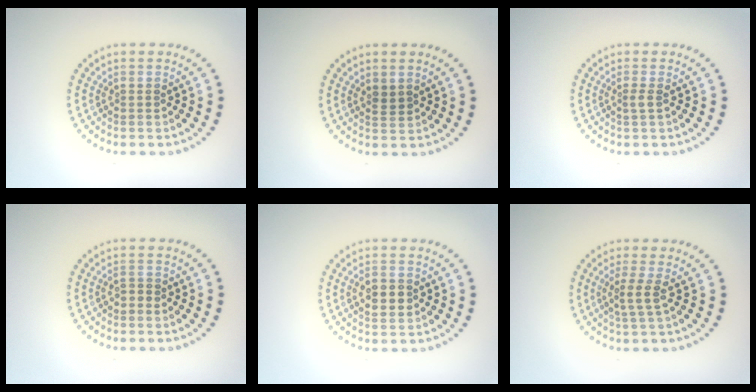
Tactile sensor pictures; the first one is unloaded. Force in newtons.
{"total": 1.1, "press": 1.0, "slide": 0.5}
{"total": 0.8, "press": 0.5, "slide": 0.6}
{"total": 0.8, "press": 0.7, "slide": 0.3}
{"total": 2.6, "press": 2.6, "slide": 0.1}
{"total": 1.9, "press": 1.4, "slide": 1.3}